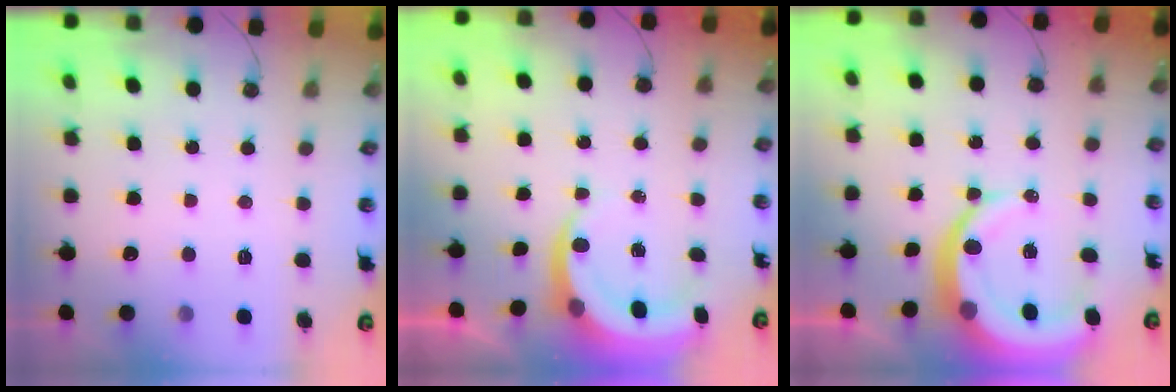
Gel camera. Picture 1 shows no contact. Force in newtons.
{"total": 5.9, "press": 5.9, "slide": 0.6}
{"total": 13.2, "press": 13.1, "slide": 1.4}